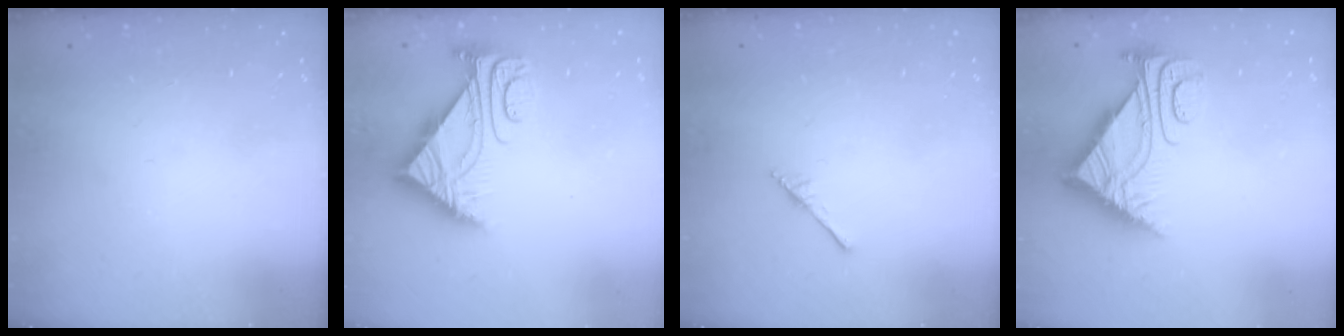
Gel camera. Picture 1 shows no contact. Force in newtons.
{"total": 5.9, "press": 5.9, "slide": 0.5}
{"total": 2.9, "press": 2.9, "slide": 0.2}
{"total": 10.8, "press": 10.7, "slide": 0.9}